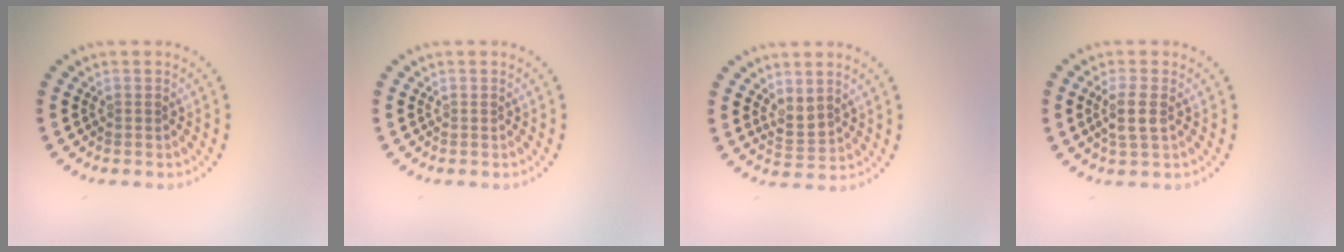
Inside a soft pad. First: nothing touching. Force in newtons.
{"total": 0.0}
{"total": 2.0, "press": 1.6, "slide": 1.2}
{"total": 2.4, "press": 2.1, "slide": 1.1}